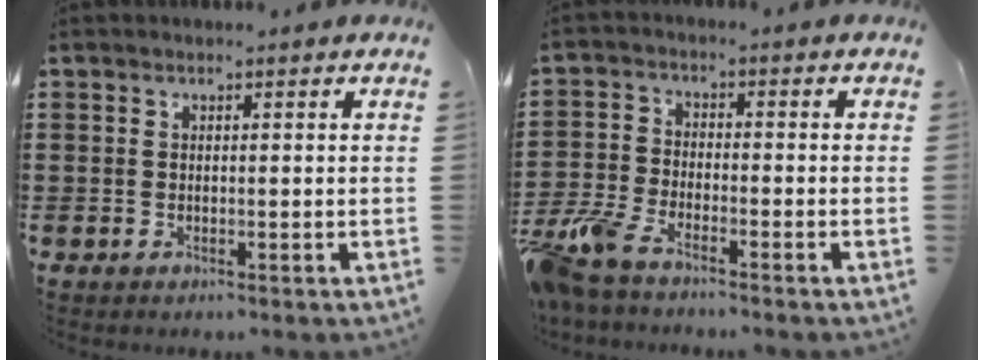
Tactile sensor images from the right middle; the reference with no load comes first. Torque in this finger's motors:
{"motor_torque": [2.14, 0.00, 0.34, 0.21]}